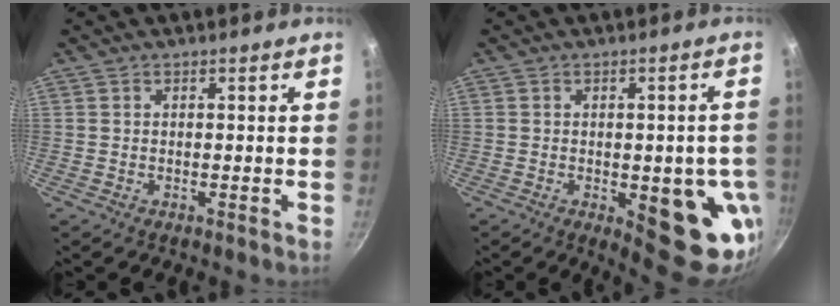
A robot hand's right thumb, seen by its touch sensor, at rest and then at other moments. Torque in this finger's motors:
{"motor_torque": [1.91, 1.94, 1.22, -0.79, 0.27]}